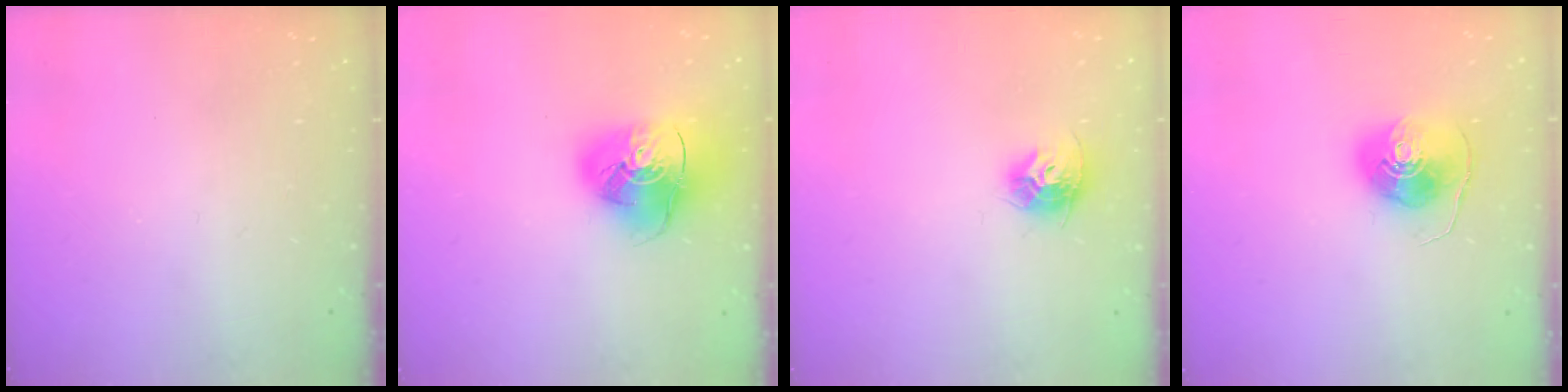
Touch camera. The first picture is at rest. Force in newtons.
{"total": 14.9, "press": 14.8, "slide": 1.9}
{"total": 9.9, "press": 9.8, "slide": 0.5}
{"total": 8.9, "press": 8.9, "slide": 0.8}